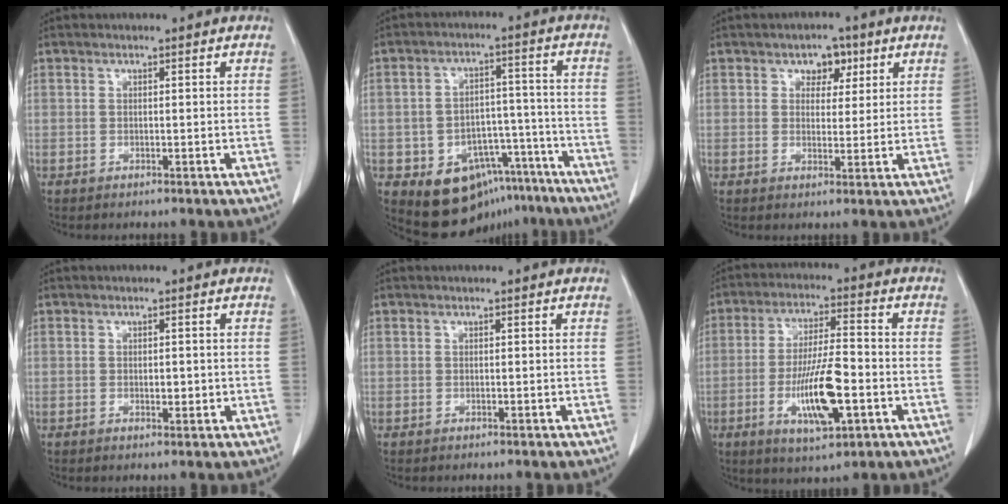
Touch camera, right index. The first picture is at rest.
{"total": 12.4, "force": [-7.4, 9.0, 4.3], "torque": [-0.045, 0.056, -0.096]}
{"total": 3.9, "force": [2.0, 2.7, 2.1], "torque": [-0.022, 0.007, 0.029]}
{"total": 1.6, "force": [-0.2, 0.8, 1.4], "torque": [-0.023, -0.001, 0.000]}
{"total": 0.0}
{"total": 11.5, "force": [-3.5, 2.5, 10.6], "torque": [-0.200, -0.006, -0.055]}